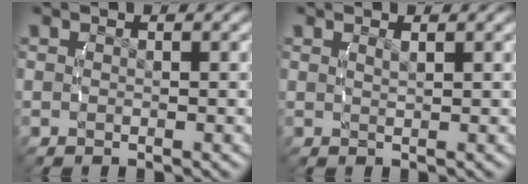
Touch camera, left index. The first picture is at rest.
{"total": 1.0, "force": [0.5, -0.7, 0.4], "torque": [-0.007, -0.006, 0.016]}